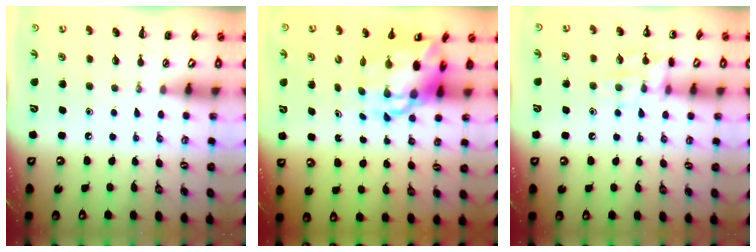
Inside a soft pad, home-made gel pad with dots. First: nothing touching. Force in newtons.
{"total": 9.4, "press": 9.1, "slide": 2.4}
{"total": 11.5, "press": 11.4, "slide": 0.6}